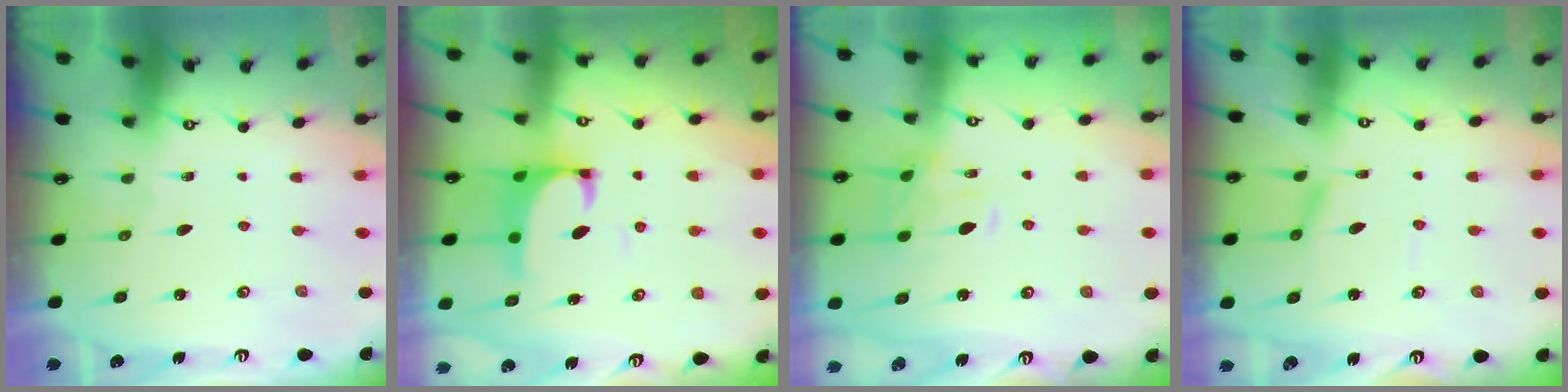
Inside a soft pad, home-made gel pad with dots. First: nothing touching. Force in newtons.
{"total": 1.8, "press": 1.6, "slide": 0.7}
{"total": 2.8, "press": 2.5, "slide": 1.3}
{"total": 2.3, "press": 2.3, "slide": 0.5}